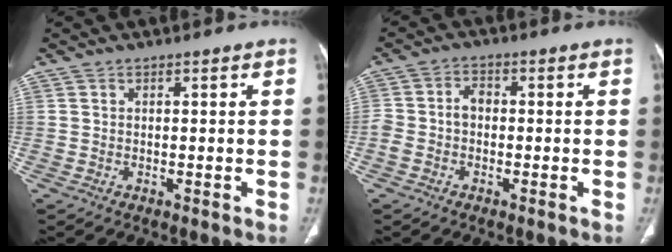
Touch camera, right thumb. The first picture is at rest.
{"total": 4.2, "force": [-0.7, 3.0, 2.8], "torque": [-0.057, 0.022, -0.017]}